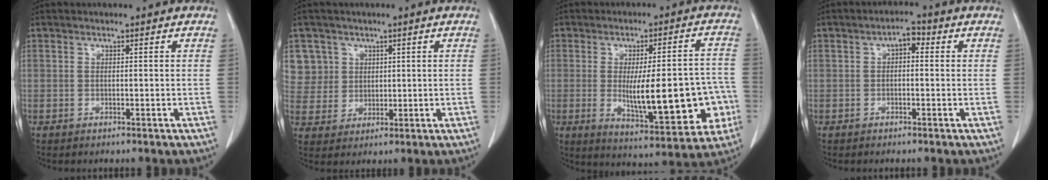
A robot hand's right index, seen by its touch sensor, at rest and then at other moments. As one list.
[{"total": 7.2, "force": [3.3, 6.4, -0.1], "torque": [0.011, 0.016, 0.076]}, {"total": 17.1, "force": [-3.0, 4.6, 16.2], "torque": [-0.210, 0.013, -0.021]}, {"total": 2.6, "force": [0.4, 1.3, 2.3], "torque": [-0.030, 0.011, 0.000]}]